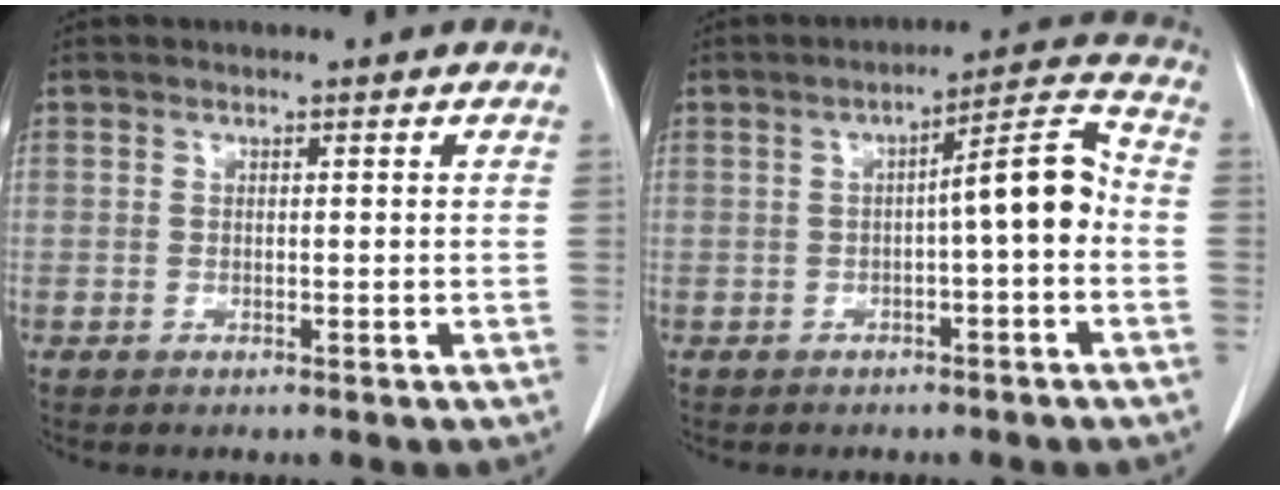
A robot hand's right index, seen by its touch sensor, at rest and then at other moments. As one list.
[{"total": 7.5, "force": [-0.9, 0.9, 7.4], "torque": [-0.103, 0.028, -0.017]}]